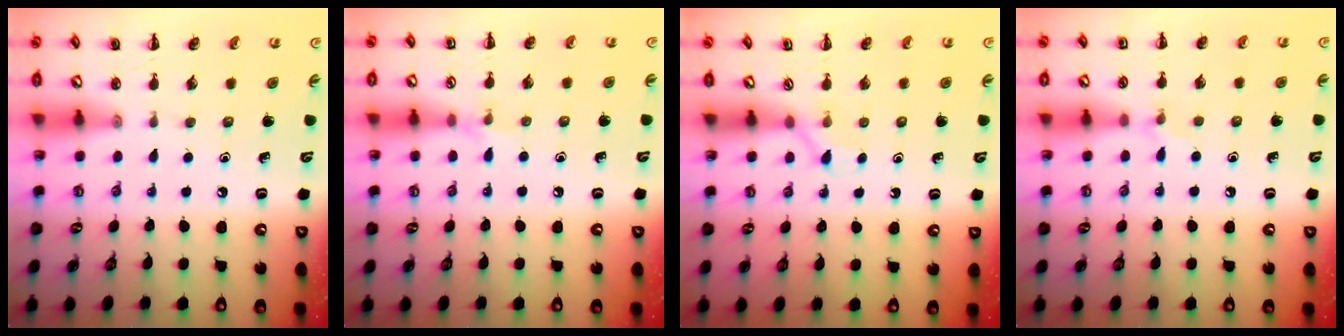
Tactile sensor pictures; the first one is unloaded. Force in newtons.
{"total": 5.1, "press": 4.8, "slide": 1.9}
{"total": 2.6, "press": 2.5, "slide": 0.9}
{"total": 4.3, "press": 4.1, "slide": 1.4}